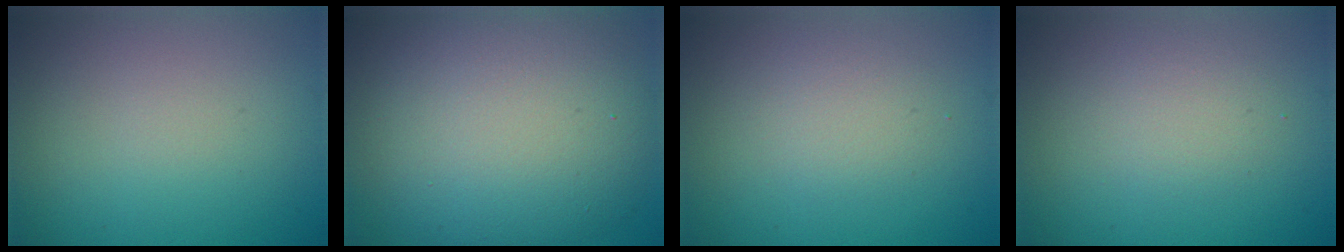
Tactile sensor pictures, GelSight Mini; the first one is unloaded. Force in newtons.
{"total": 12.0, "press": 12.0, "slide": 0.5}
{"total": 1.9, "press": 1.8, "slide": 0.2}
{"total": 1.9, "press": 1.9, "slide": 0.1}